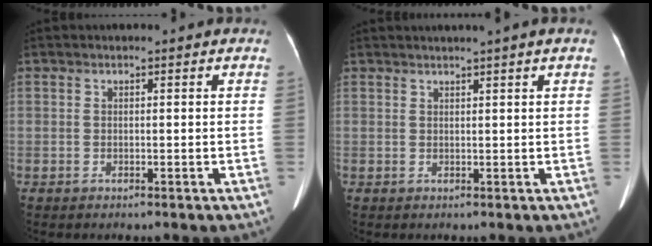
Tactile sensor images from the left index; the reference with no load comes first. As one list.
[{"total": 2.7, "force": [2.0, -0.7, 1.7], "torque": [-0.022, 0.016, 0.035]}]